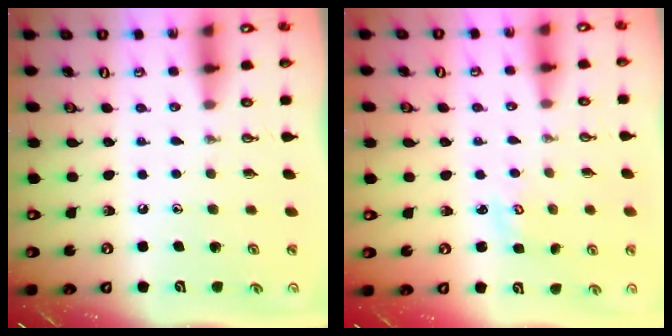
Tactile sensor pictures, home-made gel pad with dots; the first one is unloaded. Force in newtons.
{"total": 2.0, "press": 1.9, "slide": 0.2}